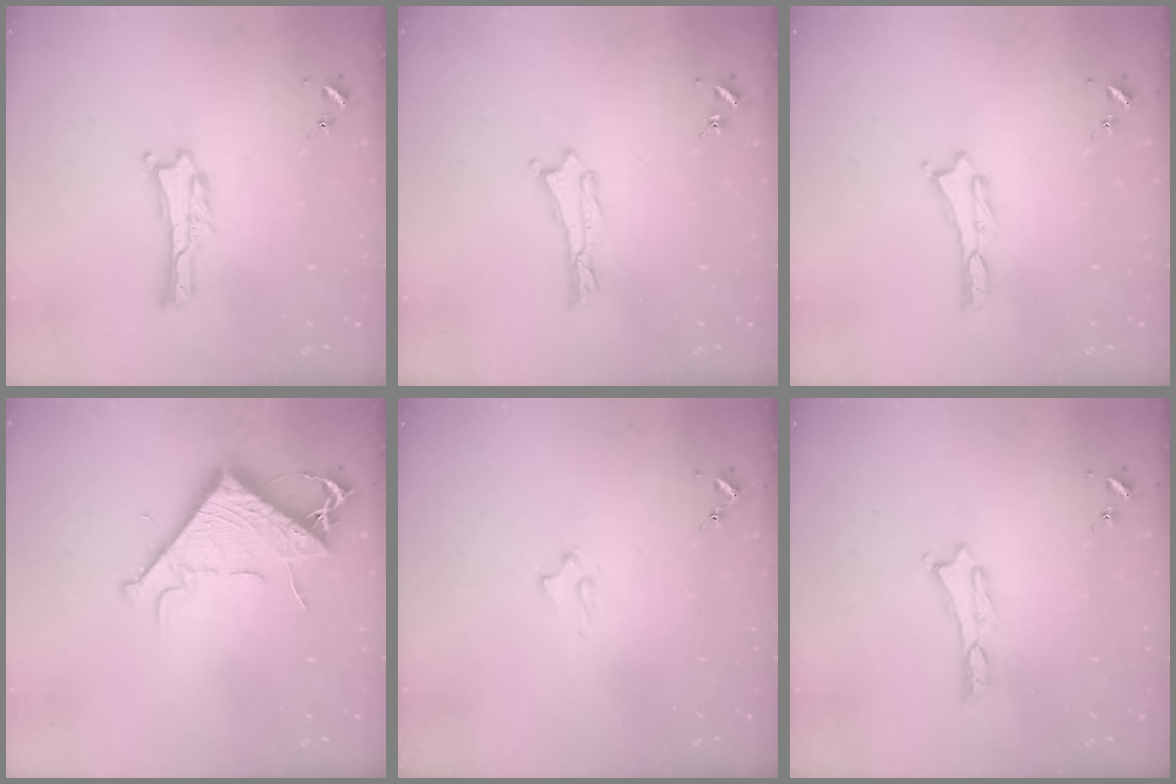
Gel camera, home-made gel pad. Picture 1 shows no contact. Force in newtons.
{"total": 0.0}
{"total": 0.0}
{"total": 8.2, "press": 8.1, "slide": 1.1}
{"total": 2.0, "press": 2.0, "slide": 0.4}
{"total": 0.0}